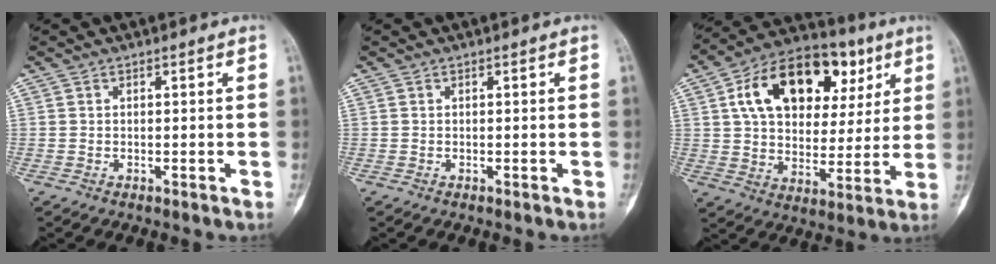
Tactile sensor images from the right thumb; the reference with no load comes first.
{"total": 0.0}
{"total": 22.5, "force": [8.3, 14.2, 15.3], "torque": [-0.208, 0.007, 0.127]}